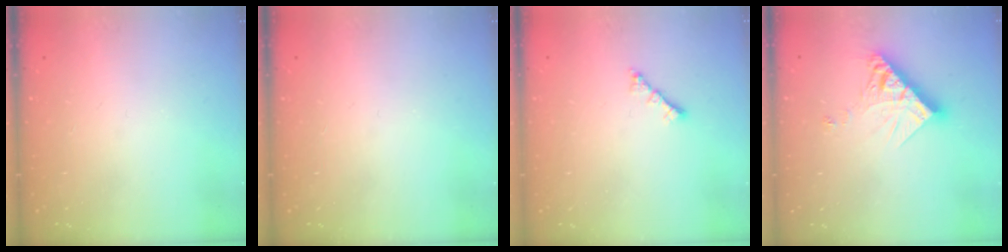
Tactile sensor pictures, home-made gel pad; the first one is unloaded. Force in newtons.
{"total": 0.0}
{"total": 2.0, "press": 1.9, "slide": 0.5}
{"total": 11.4, "press": 11.3, "slide": 1.2}